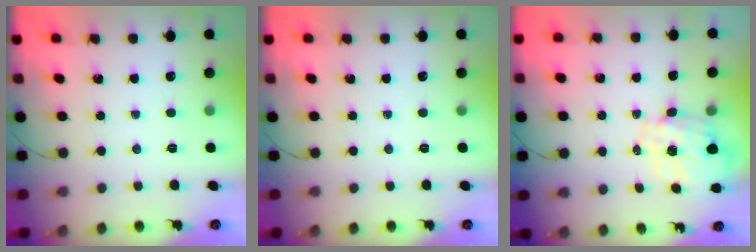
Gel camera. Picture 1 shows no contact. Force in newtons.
{"total": 0.0}
{"total": 1.3, "press": 1.2, "slide": 0.4}